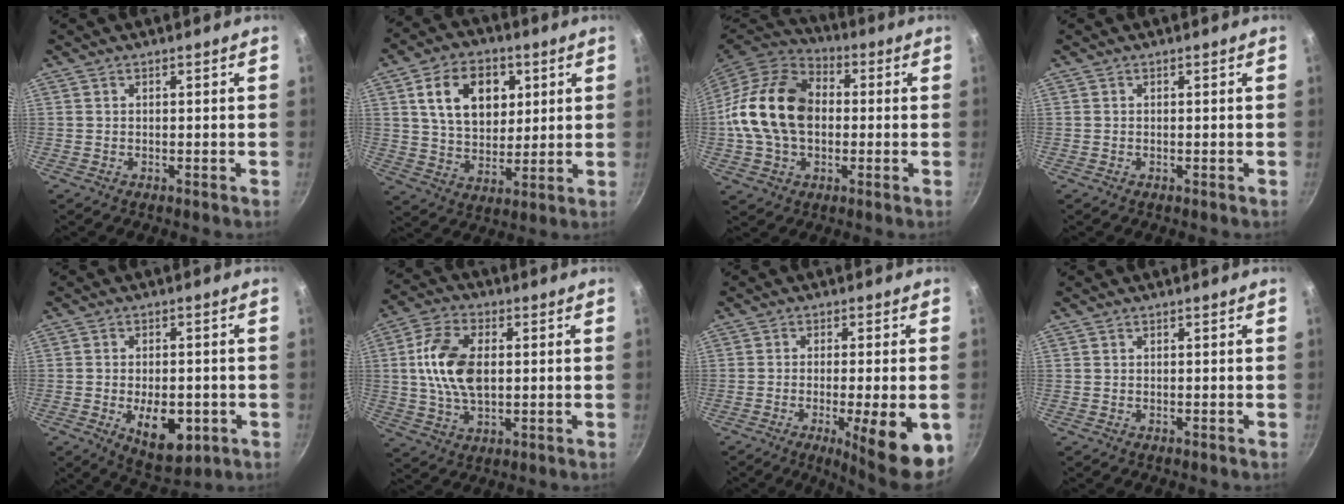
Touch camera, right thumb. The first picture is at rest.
{"total": 14.4, "force": [4.6, 10.0, 9.3], "torque": [-0.122, -0.008, 0.076]}
{"total": 19.0, "force": [0.1, 13.6, 13.4], "torque": [-0.229, 0.032, -0.008]}
{"total": 0.0}
{"total": 10.6, "force": [-3.0, 5.9, 8.4], "torque": [-0.096, 0.000, -0.030]}
{"total": 12.8, "force": [1.3, 7.5, 10.2], "torque": [-0.183, 0.012, 0.019]}
{"total": 13.3, "force": [-4.5, 2.7, 12.2], "torque": [-0.163, 0.002, -0.058]}
{"total": 0.0}